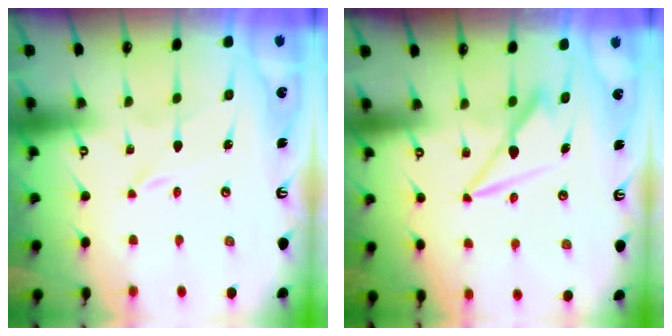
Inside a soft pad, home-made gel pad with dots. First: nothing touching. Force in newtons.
{"total": 7.5, "press": 7.5, "slide": 0.6}